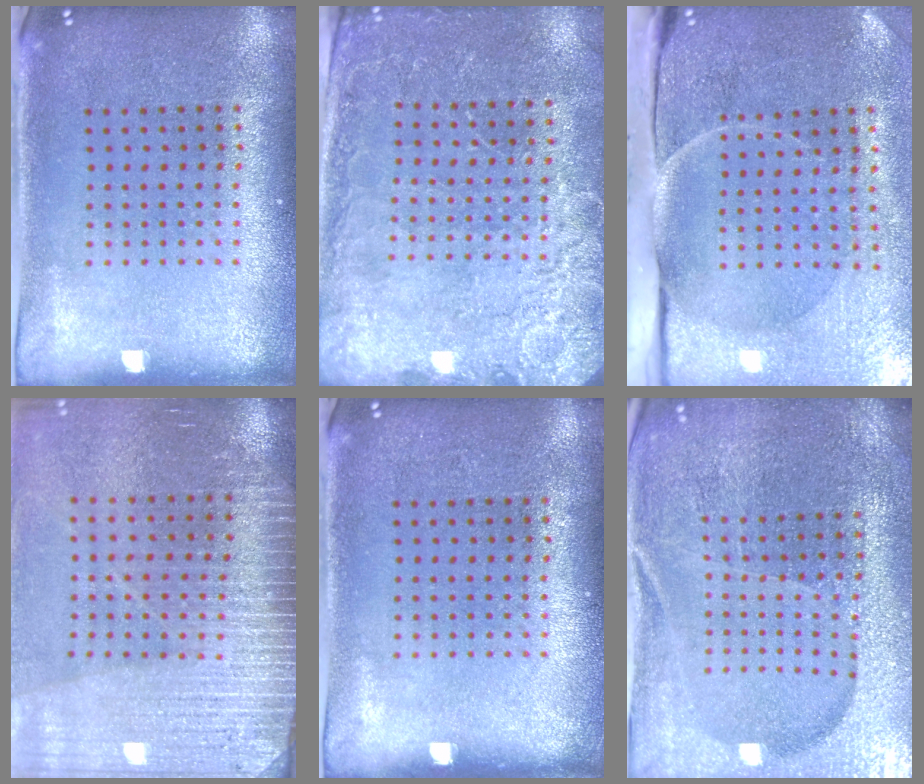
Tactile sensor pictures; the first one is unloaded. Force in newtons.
{"total": 2.6, "press": 2.6, "slide": 0.3}
{"total": 4.9, "press": 4.0, "slide": 2.9}
{"total": 3.6, "press": 3.4, "slide": 1.2}
{"total": 0.0}
{"total": 4.2, "press": 4.1, "slide": 1.1}